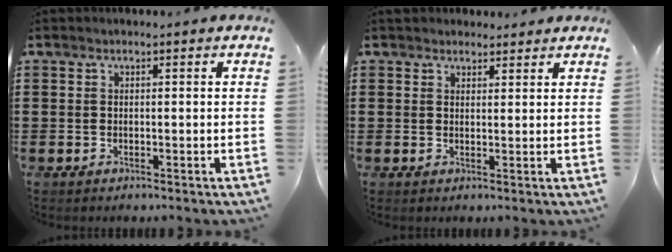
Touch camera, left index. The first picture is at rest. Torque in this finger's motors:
{"motor_torque": [2.14, 0.00, 0.03, -0.06]}